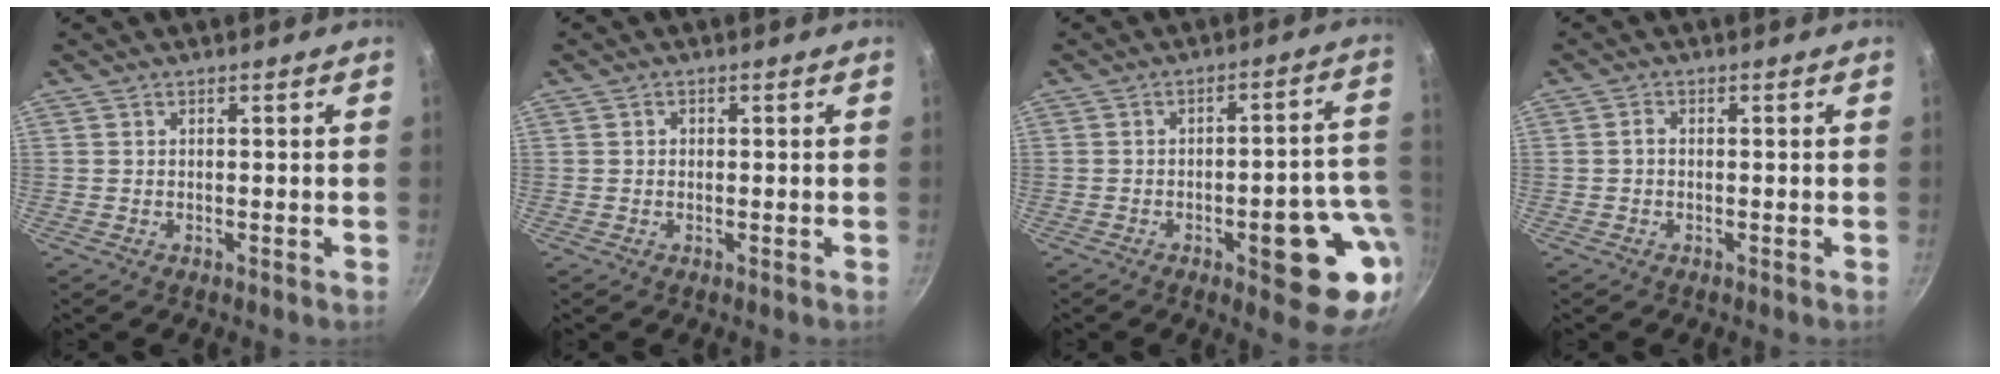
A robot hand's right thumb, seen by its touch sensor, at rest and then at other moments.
{"total": 0.8, "force": [0.1, 0.7, 0.3], "torque": [-0.003, 0.005, 0.002]}
{"total": 15.1, "force": [-4.9, 5.4, 13.3], "torque": [-0.116, 0.032, -0.061]}
{"total": 1.2, "force": [-0.2, 0.9, 0.8], "torque": [-0.013, 0.007, -0.005]}